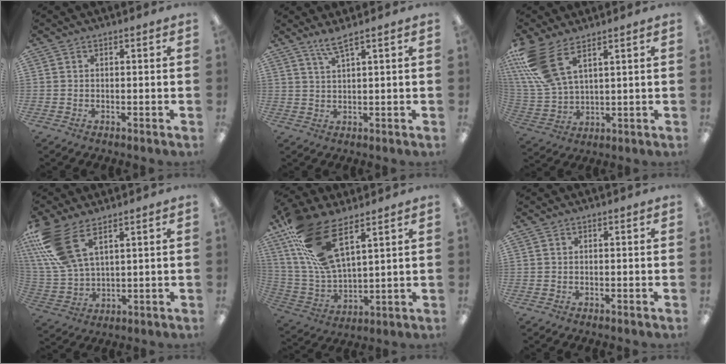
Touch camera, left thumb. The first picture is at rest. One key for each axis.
{"total": 3.6, "fx": 2.8, "fy": 0.0, "fz": 2.3, "tx": -0.054, "ty": -0.004, "tz": 0.049}
{"total": 13.9, "fx": 7.8, "fy": 6.1, "fz": 9.7, "tx": -0.231, "ty": -0.032, "tz": 0.145}
{"total": 15.2, "fx": 8.2, "fy": 7.0, "fz": 10.6, "tx": -0.249, "ty": -0.031, "tz": 0.152}
{"total": 19.0, "fx": 11.2, "fy": 7.9, "fz": 13.3, "tx": -0.298, "ty": -0.047, "tz": 0.200}
{"total": 0.0}